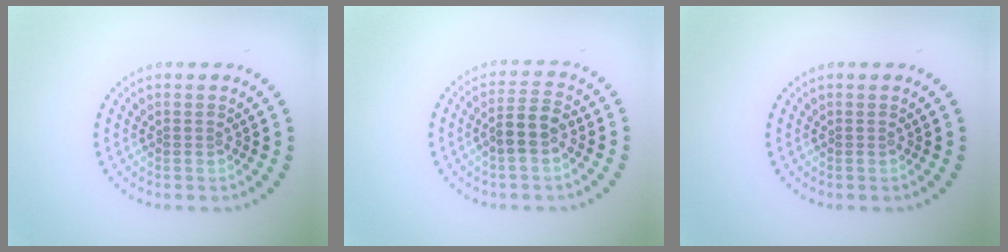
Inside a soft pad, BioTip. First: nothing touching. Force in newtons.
{"total": 3.0, "press": 2.8, "slide": 1.2}
{"total": 0.0}